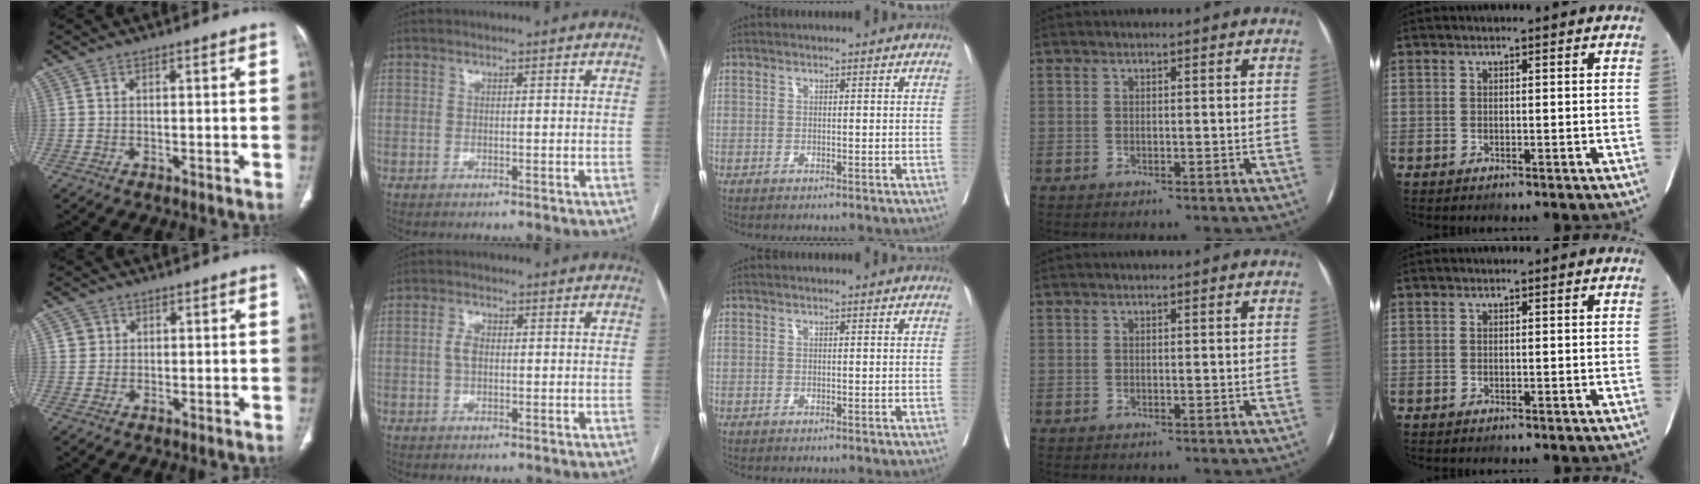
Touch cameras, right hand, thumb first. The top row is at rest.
{"thumb": {"total": 2.3, "force": [0.6, 2.2, 0.3], "torque": [0.014, 0.004, 0.010]}, "index": {"total": 2.7, "force": [0.1, 1.5, 2.2], "torque": [-0.048, 0.008, 0.000]}}